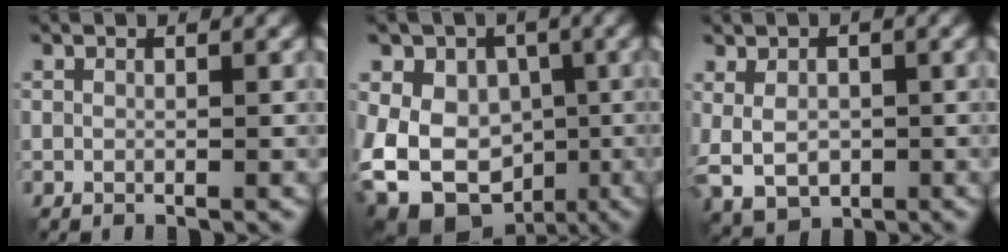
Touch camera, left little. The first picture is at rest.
{"total": 11.8, "force": [-3.6, 9.7, 5.6], "torque": [-0.077, -0.004, -0.082]}
{"total": 5.3, "force": [-0.5, 4.1, 3.4], "torque": [-0.067, -0.004, 0.002]}